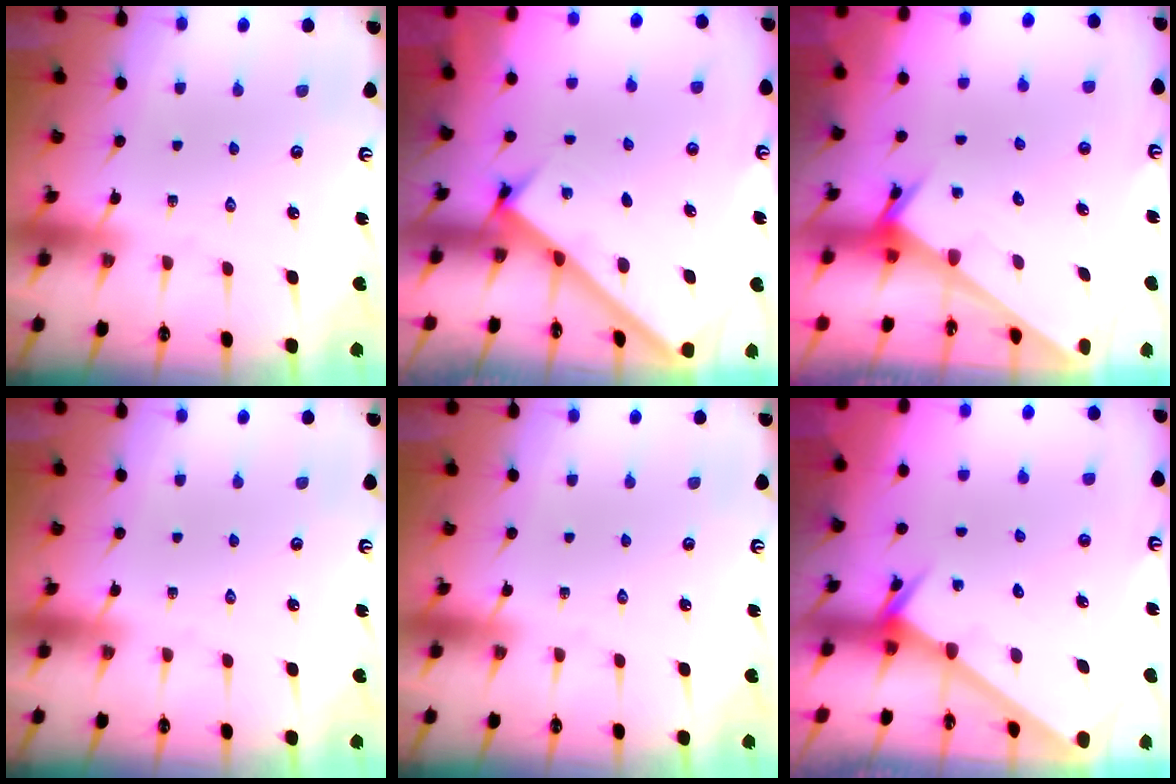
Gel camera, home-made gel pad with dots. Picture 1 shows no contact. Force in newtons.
{"total": 2.6, "press": 2.6, "slide": 0.3}
{"total": 2.3, "press": 2.3, "slide": 0.1}
{"total": 0.0}
{"total": 0.0}
{"total": 2.6, "press": 2.6, "slide": 0.0}